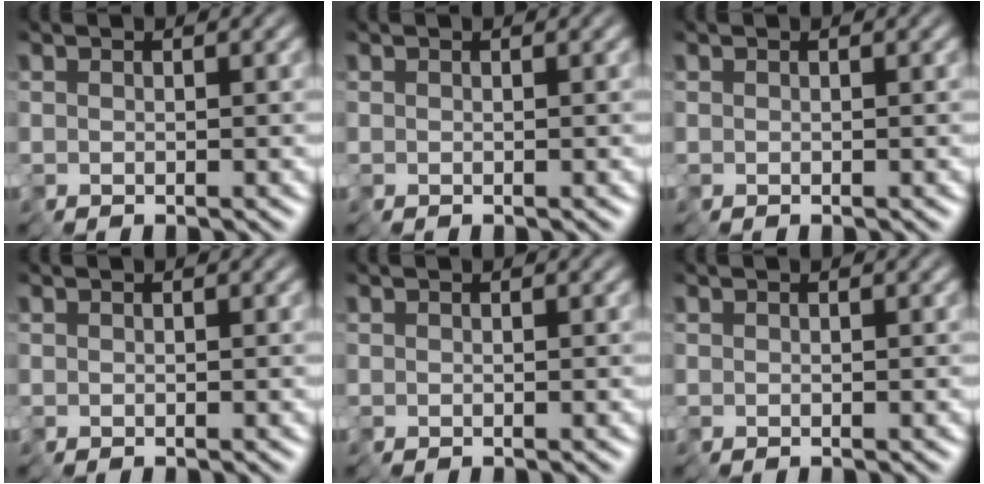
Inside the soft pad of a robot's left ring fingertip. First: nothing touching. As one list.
[{"total": 0.0}, {"total": 0.0}, {"total": 0.0}, {"total": 0.0}, {"total": 0.0}]